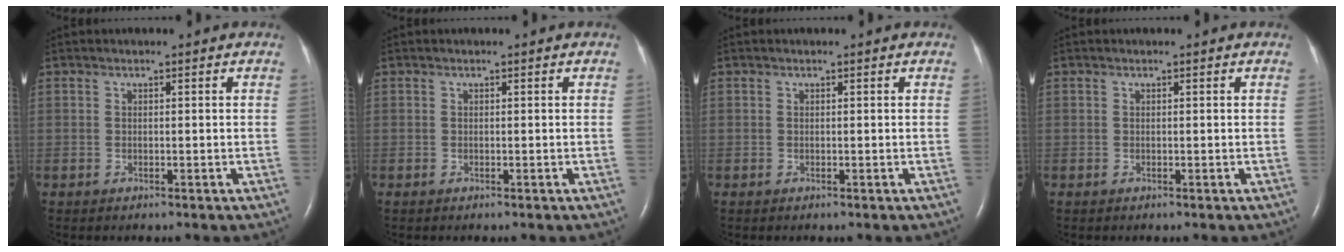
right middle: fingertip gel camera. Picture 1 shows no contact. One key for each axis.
{"total": 0.0}
{"total": 0.0}
{"total": 0.0}